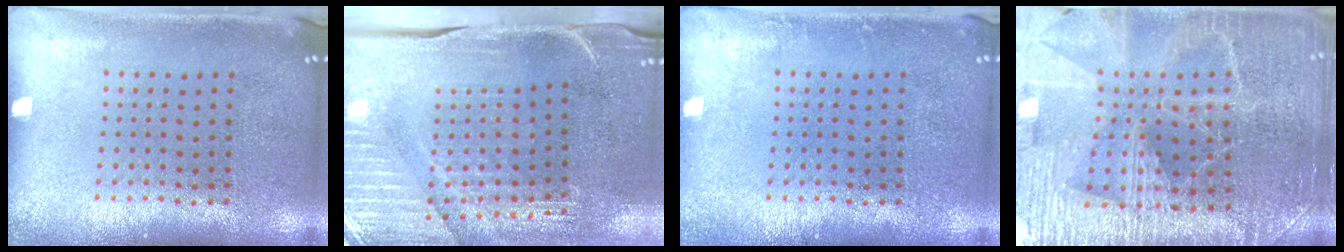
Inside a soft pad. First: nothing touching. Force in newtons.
{"total": 4.4, "press": 4.0, "slide": 1.9}
{"total": 0.7, "press": 0.7, "slide": 0.1}
{"total": 4.0, "press": 3.8, "slide": 1.1}